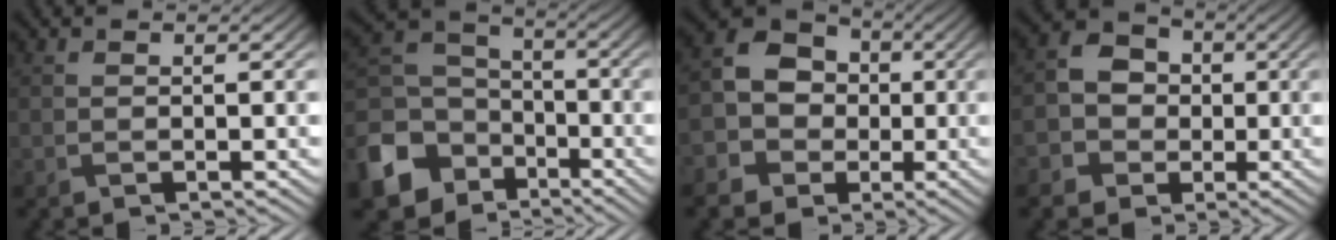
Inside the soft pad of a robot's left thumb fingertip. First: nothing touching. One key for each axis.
{"total": 13.9, "fx": -6.8, "fy": 10.7, "fz": 5.7, "tx": -0.207, "ty": -0.043, "tz": -0.128}
{"total": 8.5, "fx": -1.8, "fy": 7.6, "fz": 3.5, "tx": -0.082, "ty": -0.011, "tz": -0.052}
{"total": 5.7, "fx": -1.1, "fy": 5.1, "fz": 2.1, "tx": -0.046, "ty": 0.002, "tz": -0.036}